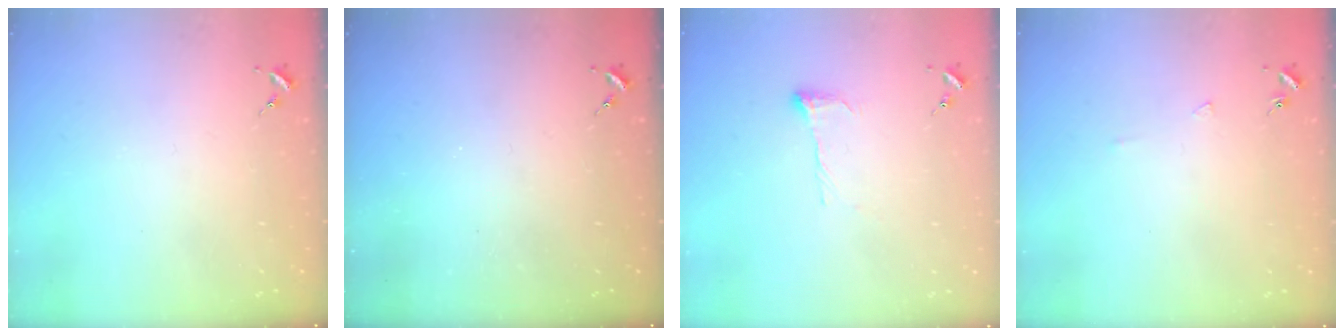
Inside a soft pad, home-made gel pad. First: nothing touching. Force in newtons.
{"total": 0.0}
{"total": 8.7, "press": 8.7, "slide": 0.3}
{"total": 3.8, "press": 3.8, "slide": 0.5}